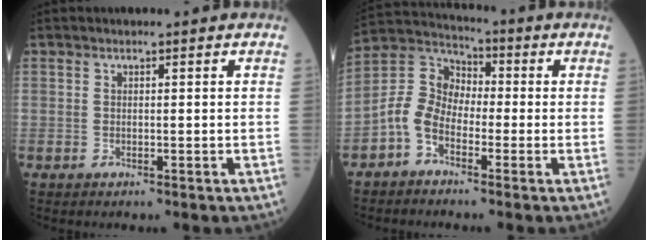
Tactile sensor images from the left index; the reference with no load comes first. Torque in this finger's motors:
{"motor_torque": [0.68, 0.02, 0.21, 0.06]}